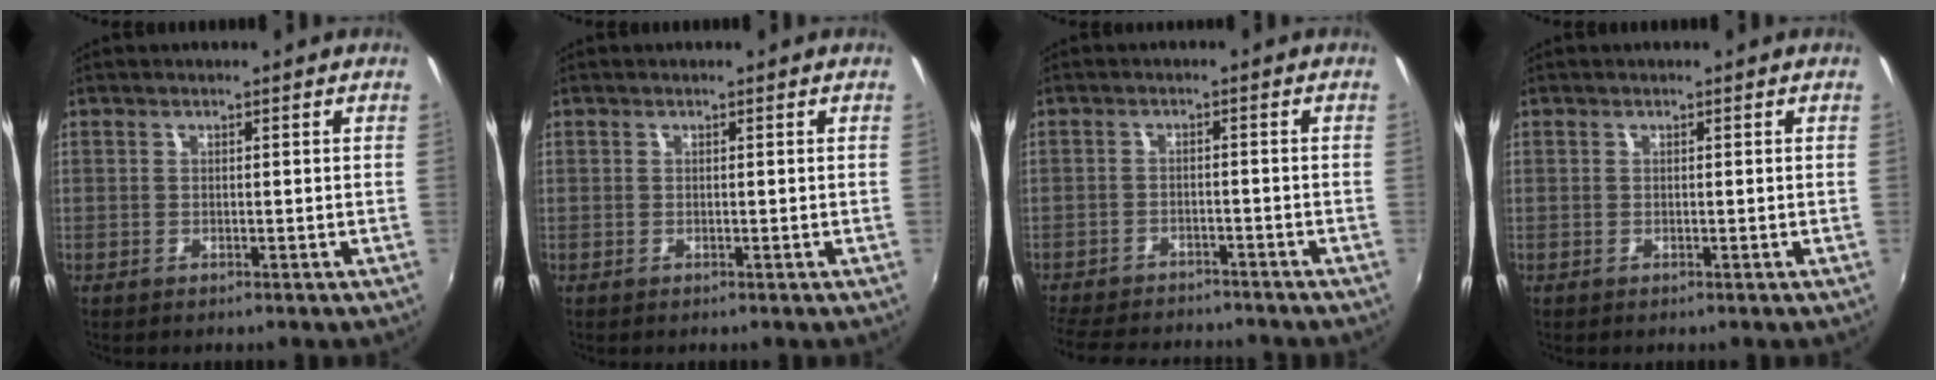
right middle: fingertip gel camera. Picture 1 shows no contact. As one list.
[{"total": 0.0}, {"total": 13.4, "force": [-11.8, 4.1, 4.8], "torque": [-0.122, -0.009, -0.180]}, {"total": 0.0}]